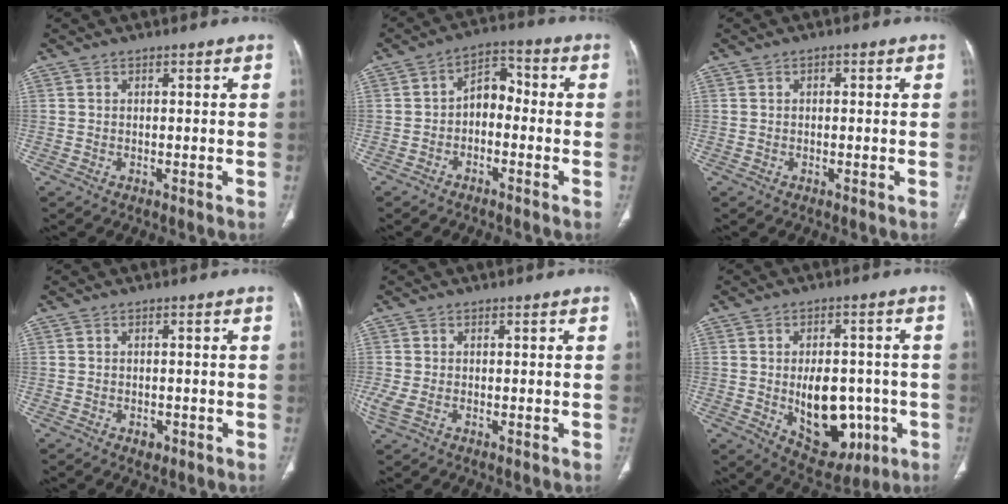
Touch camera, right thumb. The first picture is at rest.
{"total": 6.2, "force": [-1.3, 4.2, 4.3], "torque": [-0.051, 0.037, -0.037]}
{"total": 0.9, "force": [0.2, 0.5, 0.6], "torque": [-0.009, 0.003, 0.001]}
{"total": 1.6, "force": [-0.7, 1.1, 0.9], "torque": [-0.009, 0.002, -0.006]}
{"total": 2.8, "force": [-0.6, 1.6, 2.3], "torque": [-0.071, -0.001, -0.010]}
{"total": 14.6, "force": [-2.8, 9.0, 11.2], "torque": [-0.125, 0.009, -0.018]}